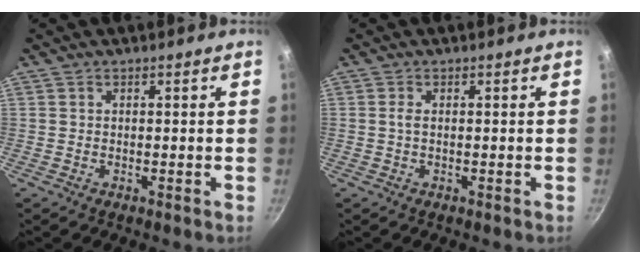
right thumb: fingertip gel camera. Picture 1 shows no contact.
{"total": 0.9, "force": [0.0, 0.3, 0.8], "torque": [-0.019, 0.001, 0.000]}